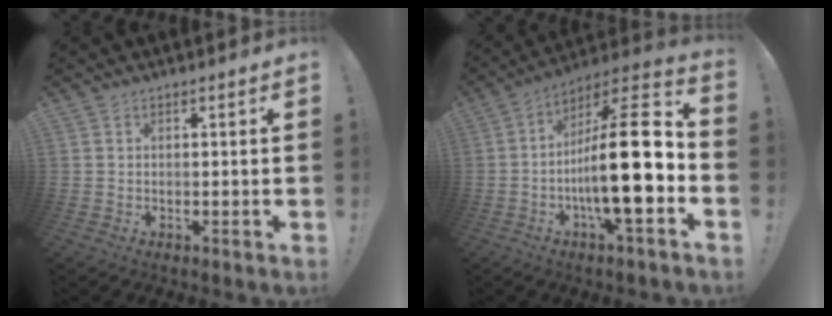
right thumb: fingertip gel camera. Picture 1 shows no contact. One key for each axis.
{"total": 23.6, "fx": -3.9, "fy": 6.4, "fz": 22.3, "tx": -0.372, "ty": 0.020, "tz": -0.066}